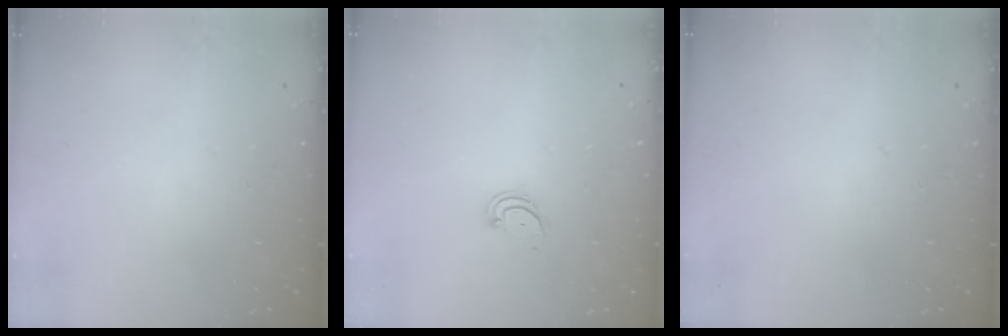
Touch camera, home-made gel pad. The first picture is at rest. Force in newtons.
{"total": 2.2, "press": 2.2, "slide": 0.3}
{"total": 0.0}